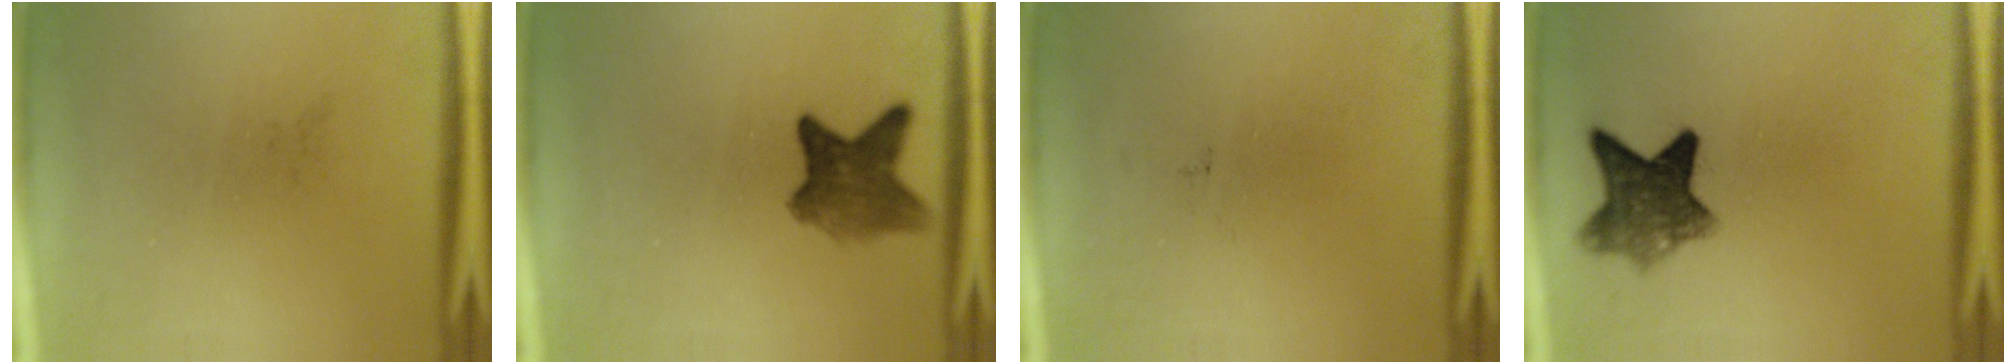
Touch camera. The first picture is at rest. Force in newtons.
{"total": 6.3}
{"total": 0.0}
{"total": 7.7}